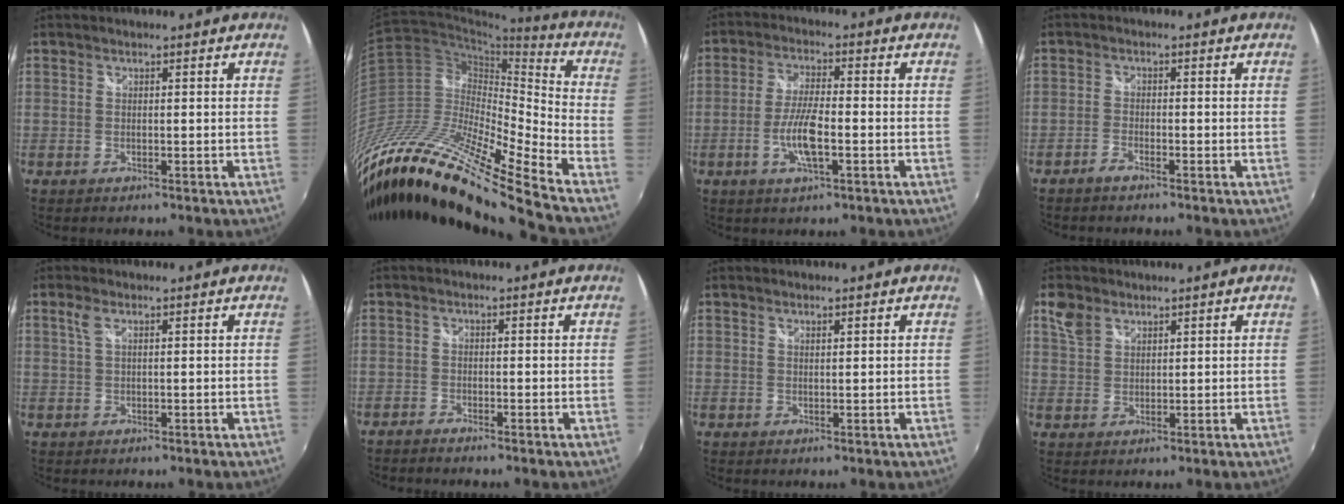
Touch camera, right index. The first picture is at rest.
{"total": 24.5, "force": [-19.7, 1.7, 14.5], "torque": [-0.250, -0.035, -0.377]}
{"total": 7.0, "force": [-2.3, 1.5, 6.4], "torque": [-0.132, 0.000, -0.046]}
{"total": 1.7, "force": [-1.5, 0.3, 0.6], "torque": [-0.023, 0.001, -0.035]}
{"total": 1.5, "force": [0.6, 0.5, 1.3], "torque": [-0.028, 0.004, 0.009]}
{"total": 1.7, "force": [-1.6, 0.1, 0.4], "torque": [-0.019, -0.008, -0.033]}
{"total": 0.7, "force": [0.6, 0.0, 0.3], "torque": [-0.003, 0.000, 0.011]}
{"total": 4.1, "force": [2.5, 2.7, 1.8], "torque": [-0.037, 0.011, 0.051]}